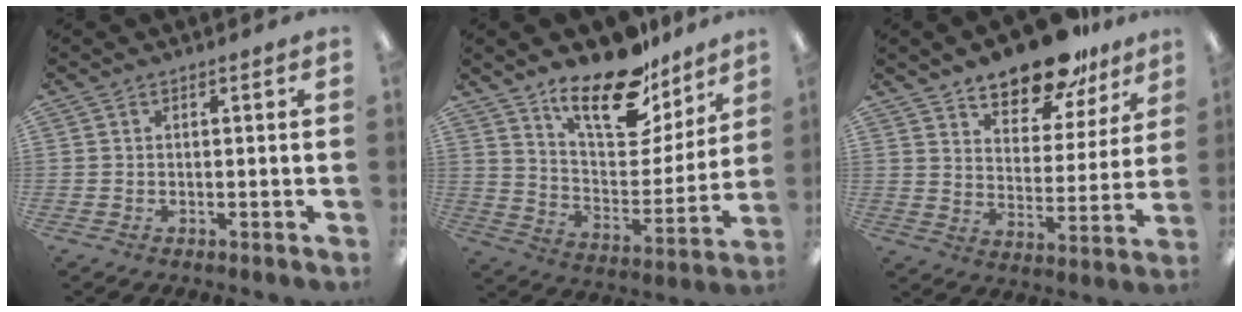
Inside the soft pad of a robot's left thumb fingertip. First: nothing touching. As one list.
[{"total": 18.7, "force": [14.3, 7.6, 9.4], "torque": [-0.149, -0.099, 0.247]}, {"total": 15.3, "force": [13.0, 5.6, 5.9], "torque": [-0.083, -0.094, 0.228]}]